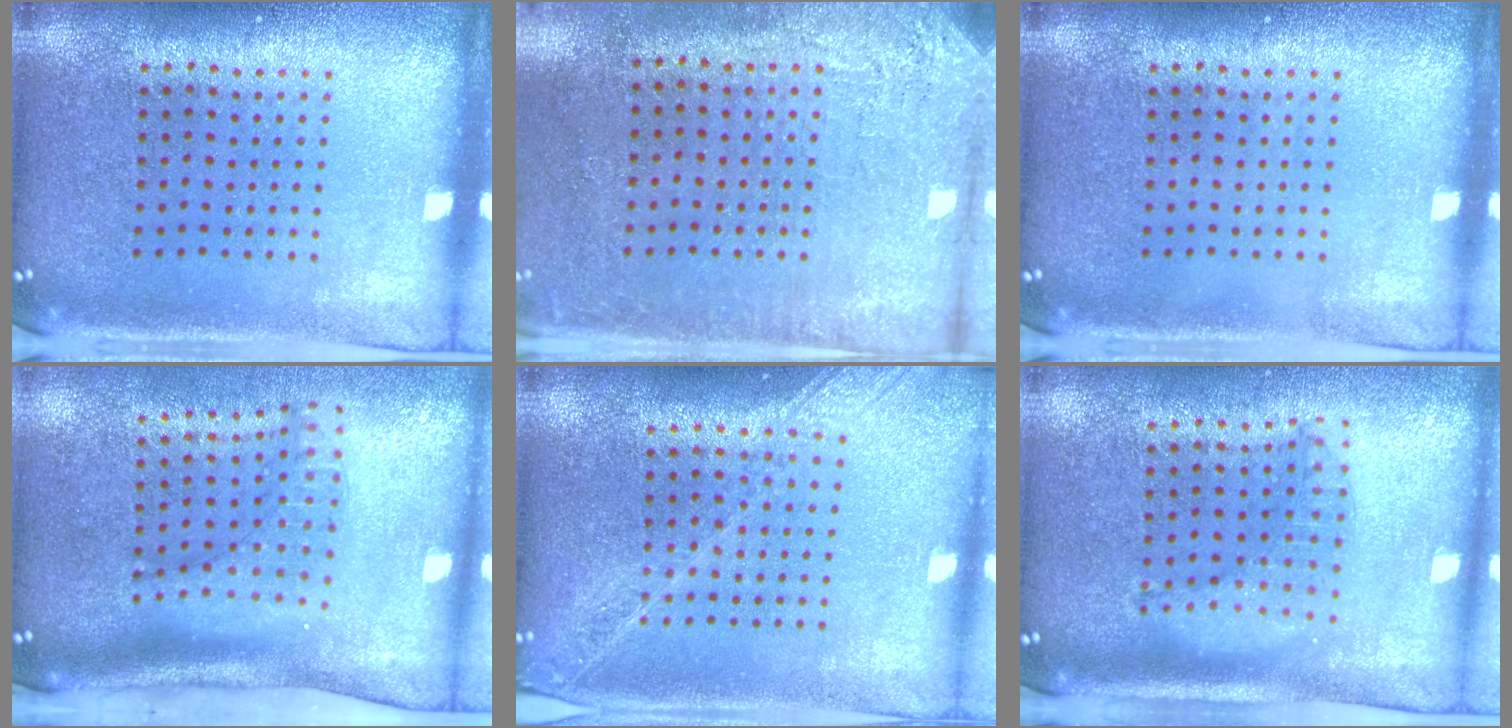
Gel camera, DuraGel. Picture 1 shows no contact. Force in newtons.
{"total": 2.7, "press": 2.3, "slide": 1.4}
{"total": 0.0}
{"total": 2.3, "press": 1.6, "slide": 1.6}
{"total": 1.7, "press": 1.5, "slide": 0.8}
{"total": 1.3, "press": 1.3, "slide": 0.2}